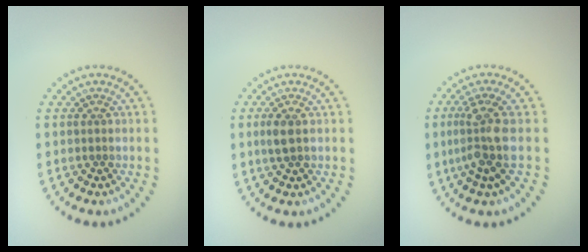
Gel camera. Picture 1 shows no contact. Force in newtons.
{"total": 1.6, "press": 1.6, "slide": 0.3}
{"total": 3.5, "press": 2.9, "slide": 2.1}